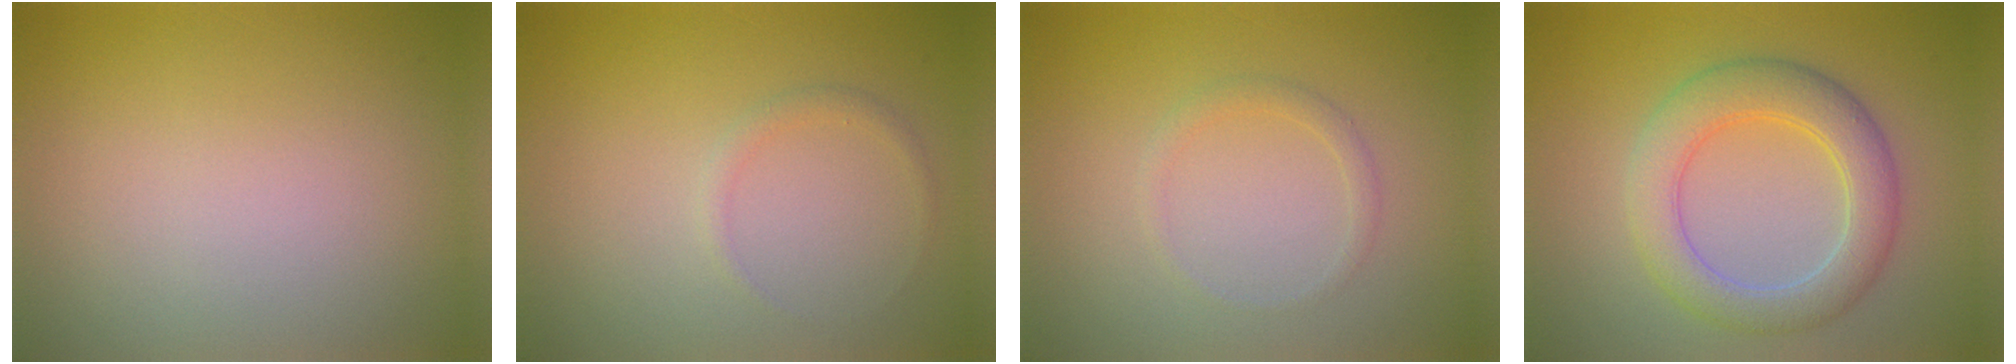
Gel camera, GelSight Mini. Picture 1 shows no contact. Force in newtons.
{"total": 0.9, "press": 0.8, "slide": 0.1}
{"total": 1.1, "press": 1.1, "slide": 0.1}
{"total": 5.2, "press": 5.2, "slide": 0.4}